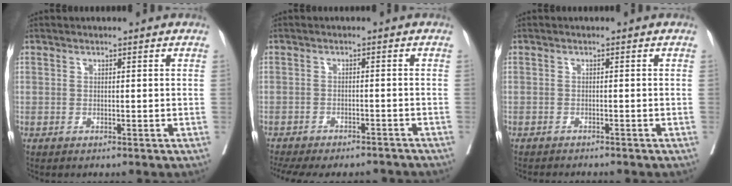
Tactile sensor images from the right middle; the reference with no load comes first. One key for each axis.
{"total": 14.4, "fx": -12.7, "fy": 4.1, "fz": 5.3, "tx": -0.121, "ty": -0.006, "tz": -0.167}
{"total": 3.6, "fx": -3.4, "fy": 0.4, "fz": 1.2, "tx": -0.017, "ty": -0.007, "tz": -0.047}